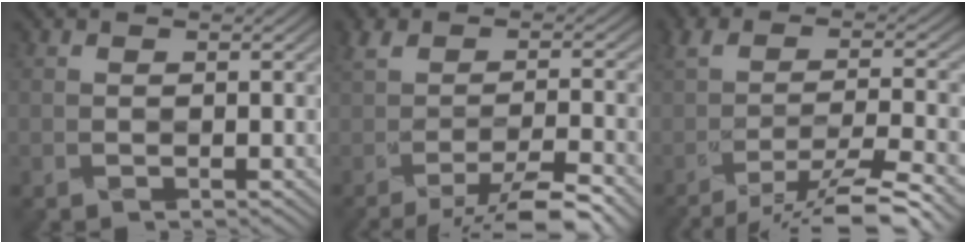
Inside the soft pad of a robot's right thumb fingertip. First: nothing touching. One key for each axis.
{"total": 6.2, "fx": -3.8, "fy": 1.1, "fz": 4.8, "tx": -0.076, "ty": 0.009, "tz": -0.071}
{"total": 7.6, "fx": -5.0, "fy": 1.3, "fz": 5.5, "tx": -0.092, "ty": 0.006, "tz": -0.092}